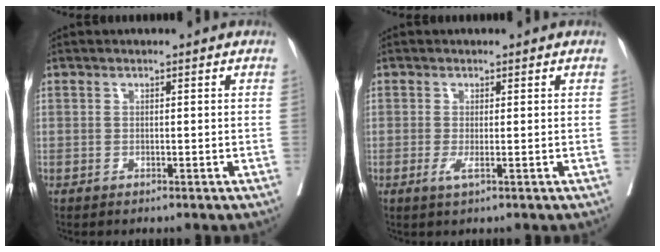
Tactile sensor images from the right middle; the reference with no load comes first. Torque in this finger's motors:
{"motor_torque": [0.33, -0.31, 0.16, 0.06]}